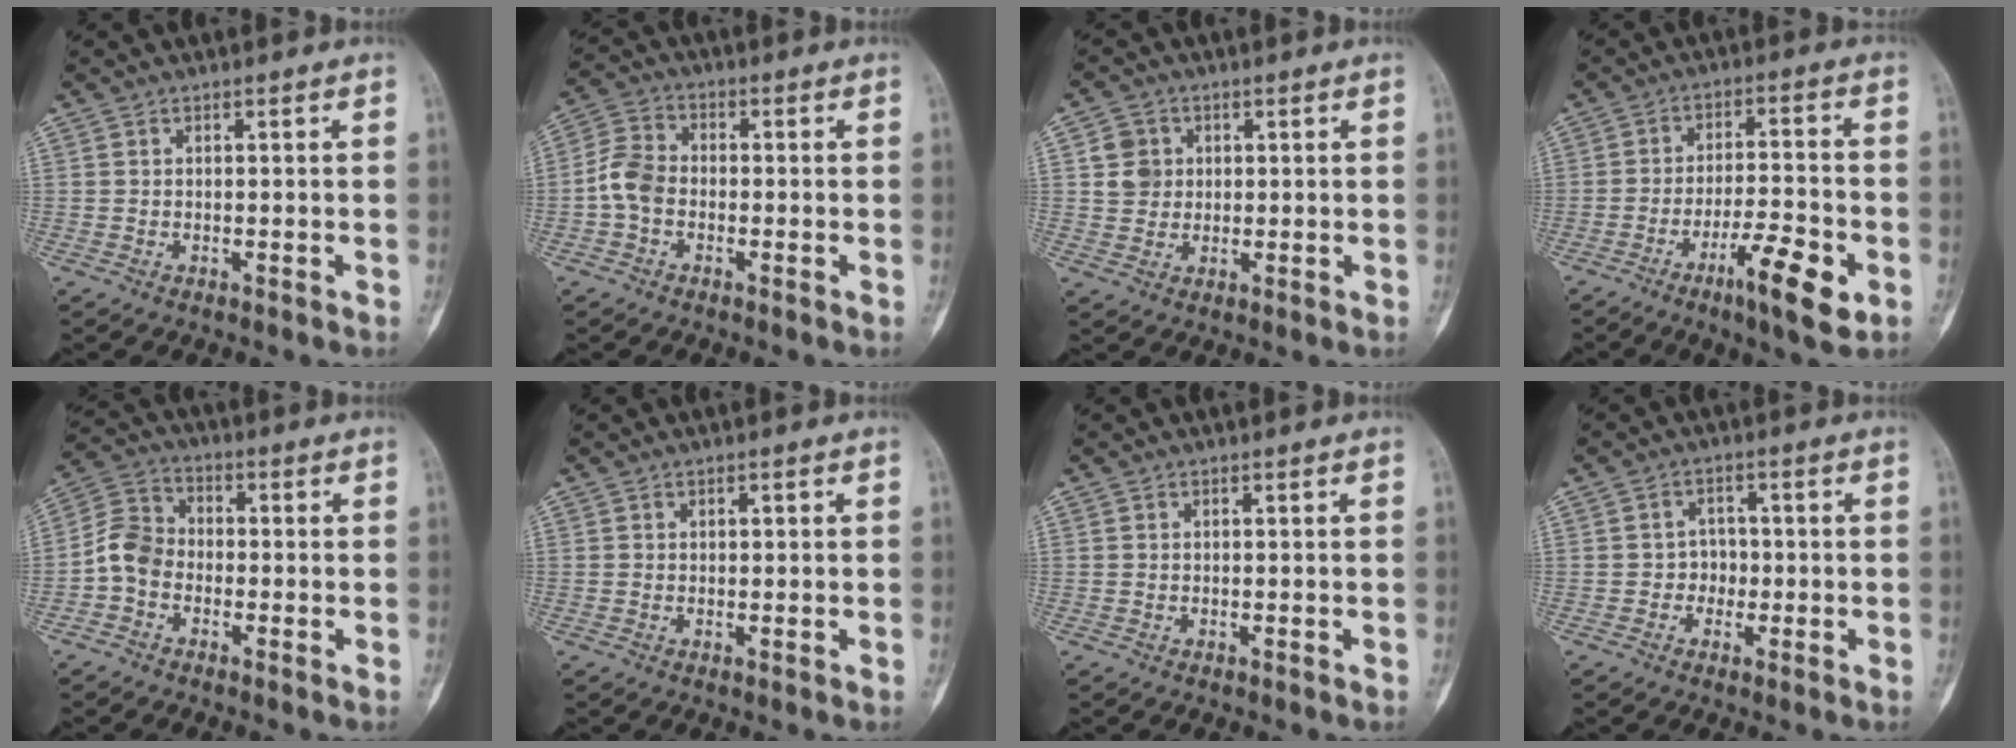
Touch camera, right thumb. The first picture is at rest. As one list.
[{"total": 6.1, "force": [-1.5, 4.4, 3.9], "torque": [-0.074, 0.019, -0.043]}, {"total": 5.0, "force": [0.9, 4.6, 1.7], "torque": [-0.006, 0.002, 0.014]}, {"total": 11.1, "force": [-5.1, 2.4, 9.5], "torque": [-0.152, 0.022, -0.082]}, {"total": 6.5, "force": [-2.2, 5.3, 3.0], "torque": [-0.045, 0.027, -0.058]}, {"total": 0.8, "force": [0.3, 0.5, 0.6], "torque": [-0.001, 0.002, 0.004]}, {"total": 0.0}, {"total": 3.1, "force": [-0.8, 2.8, 1.1], "torque": [0.014, 0.012, -0.020]}]